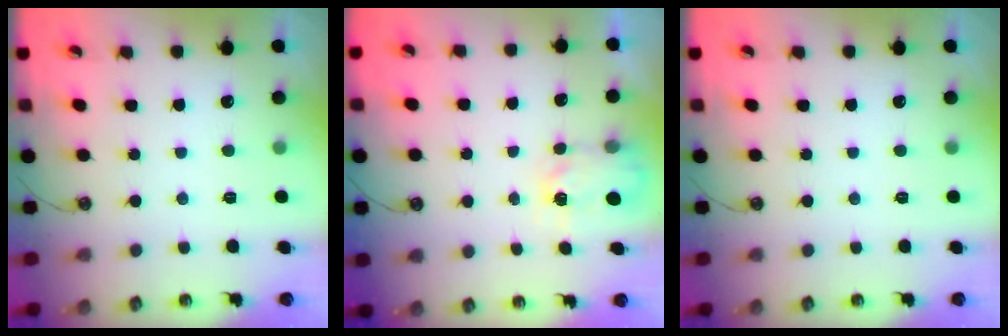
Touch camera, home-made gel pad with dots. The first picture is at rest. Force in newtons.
{"total": 4.3, "press": 4.3, "slide": 0.4}
{"total": 0.0}